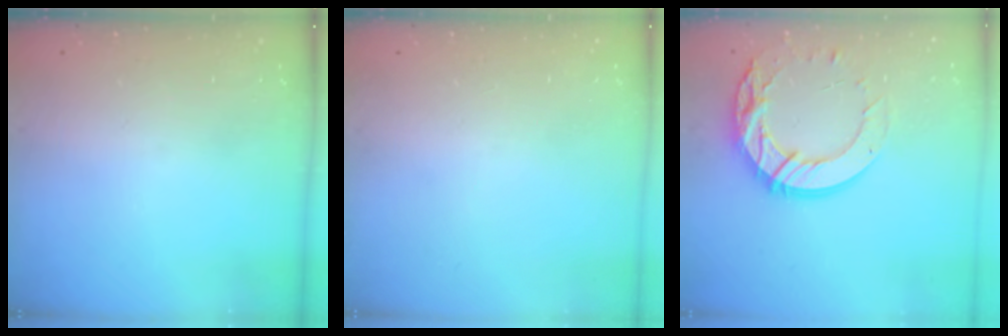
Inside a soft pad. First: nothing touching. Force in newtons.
{"total": 0.0}
{"total": 16.8, "press": 16.8, "slide": 1.4}